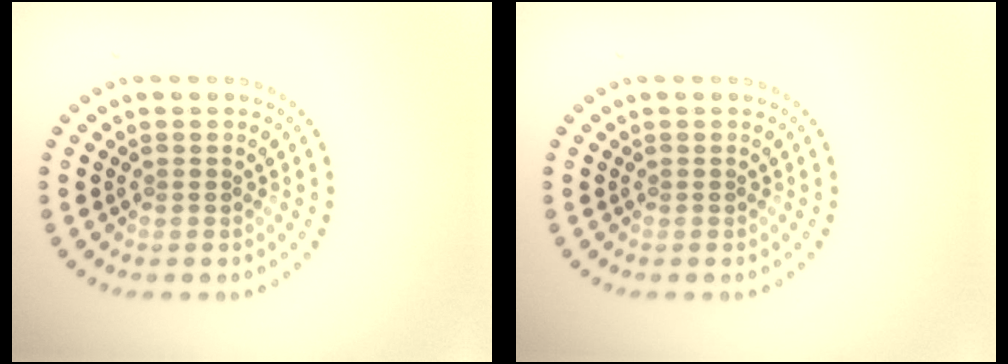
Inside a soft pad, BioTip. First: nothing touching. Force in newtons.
{"total": 0.0}